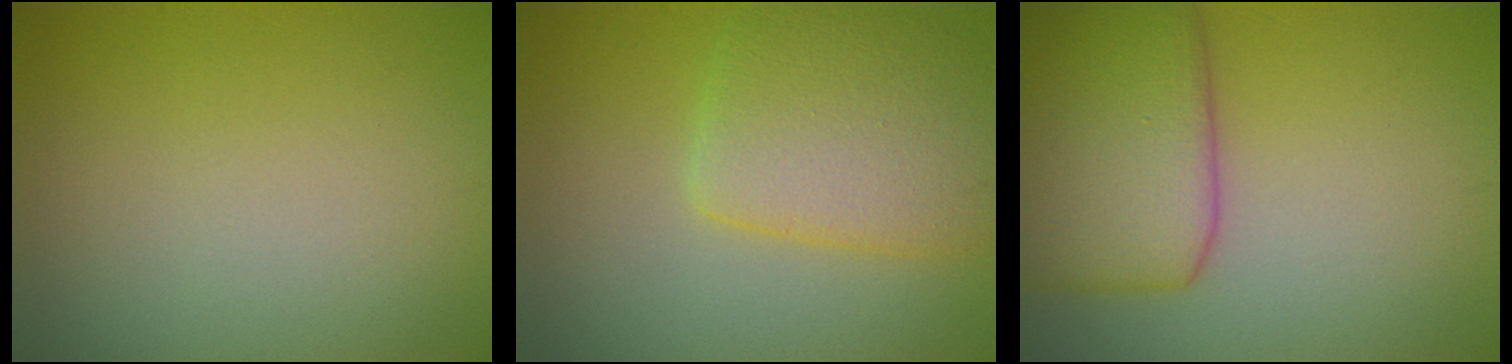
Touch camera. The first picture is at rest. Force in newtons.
{"total": 5.2, "press": 5.2, "slide": 0.3}
{"total": 7.8, "press": 7.8, "slide": 0.3}